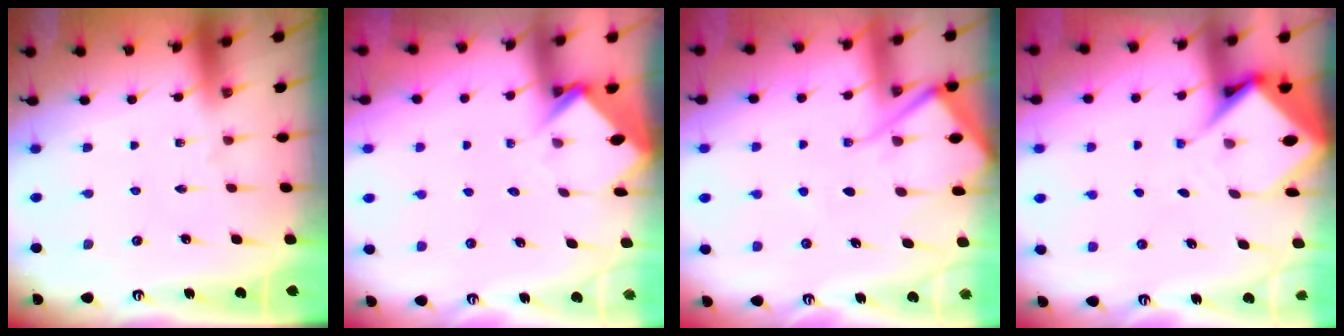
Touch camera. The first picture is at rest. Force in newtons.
{"total": 3.9, "press": 3.9, "slide": 0.3}
{"total": 8.4, "press": 8.3, "slide": 1.1}
{"total": 7.7, "press": 7.6, "slide": 0.6}